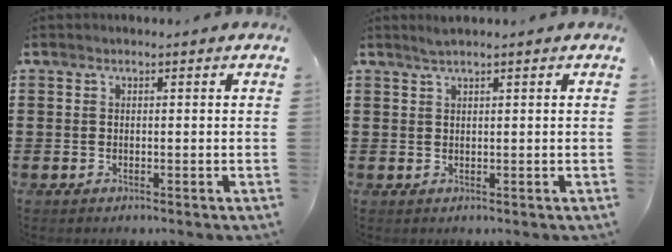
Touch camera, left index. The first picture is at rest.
{"total": 1.2, "force": [1.0, -0.1, 0.8], "torque": [-0.016, 0.001, 0.018]}